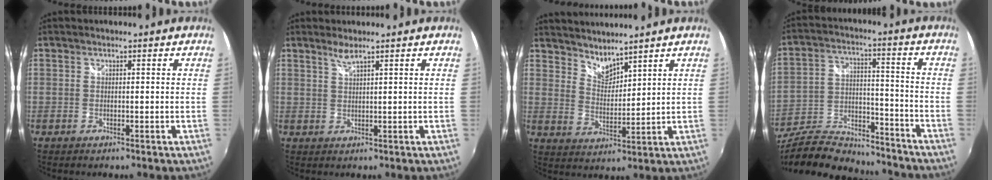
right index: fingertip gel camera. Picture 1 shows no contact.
{"total": 1.9, "force": [1.6, -0.2, 1.1], "torque": [-0.021, 0.000, 0.030]}
{"total": 5.5, "force": [5.2, 1.1, 1.6], "torque": [-0.020, -0.004, 0.096]}
{"total": 24.0, "force": [-19.9, 8.2, 10.7], "torque": [-0.223, -0.003, -0.307]}